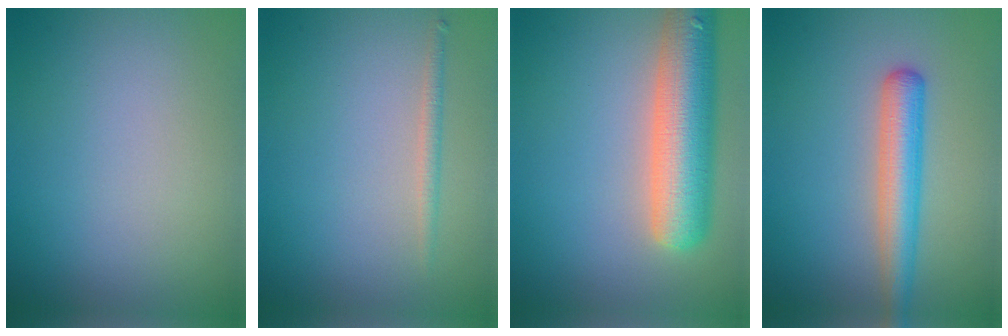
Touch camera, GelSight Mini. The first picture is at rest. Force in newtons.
{"total": 1.1, "press": 1.1, "slide": 0.0}
{"total": 8.5, "press": 8.5, "slide": 0.4}
{"total": 4.0, "press": 4.0, "slide": 0.1}